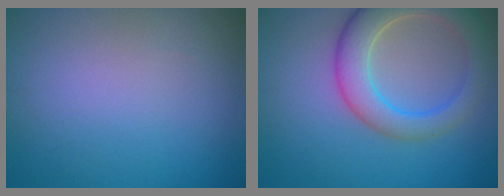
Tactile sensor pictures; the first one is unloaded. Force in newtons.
{"total": 6.3, "press": 6.3, "slide": 0.5}